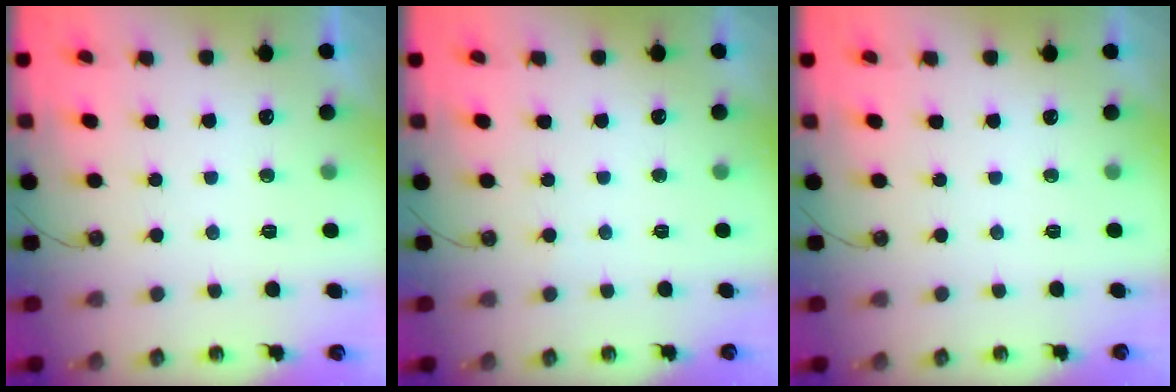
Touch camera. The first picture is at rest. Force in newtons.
{"total": 3.7, "press": 3.7, "slide": 0.3}
{"total": 0.0}